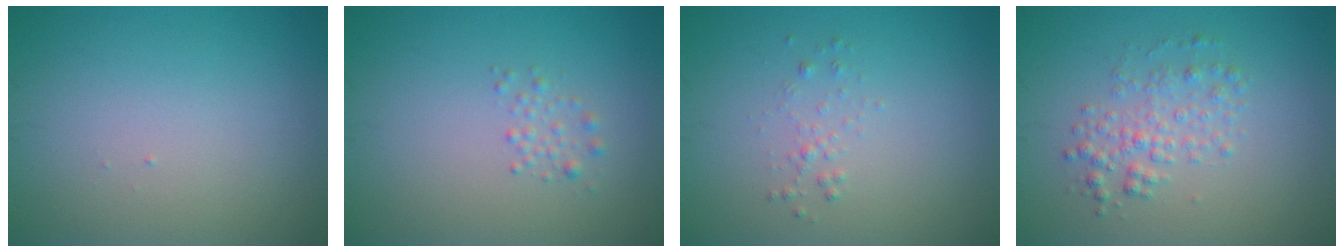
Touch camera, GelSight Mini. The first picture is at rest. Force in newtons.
{"total": 1.5, "press": 1.5, "slide": 0.0}
{"total": 0.9, "press": 0.9, "slide": 0.0}
{"total": 2.5, "press": 2.5, "slide": 0.0}